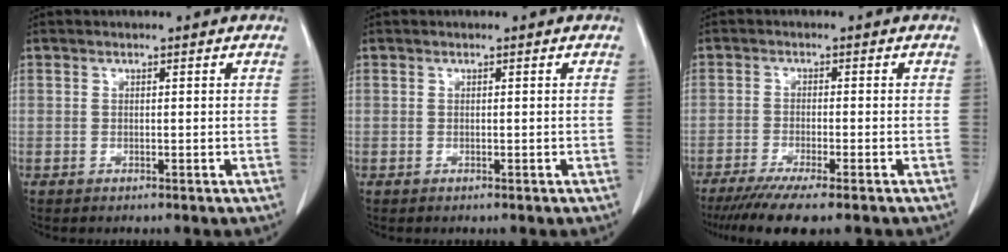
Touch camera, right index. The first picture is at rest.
{"total": 0.0}
{"total": 8.6, "force": [-6.6, 0.2, 5.4], "torque": [-0.080, -0.020, -0.105]}